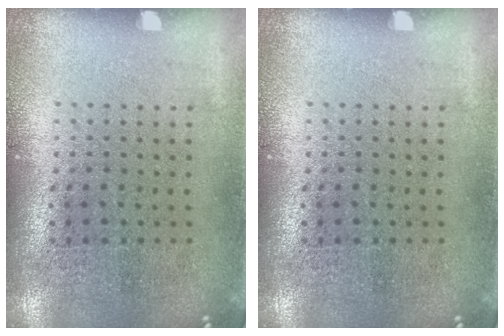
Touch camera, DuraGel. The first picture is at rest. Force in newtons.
{"total": 0.0}